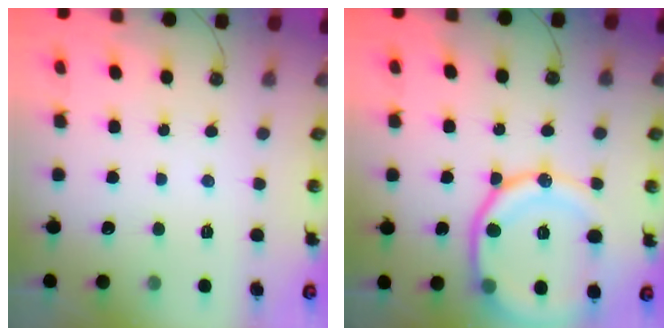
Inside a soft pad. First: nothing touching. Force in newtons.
{"total": 19.0, "press": 18.9, "slide": 2.0}